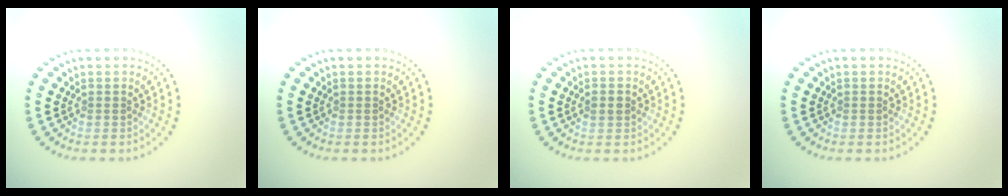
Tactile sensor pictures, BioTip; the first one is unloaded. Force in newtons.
{"total": 0.0}
{"total": 1.3, "press": 1.3, "slide": 0.0}
{"total": 0.0}